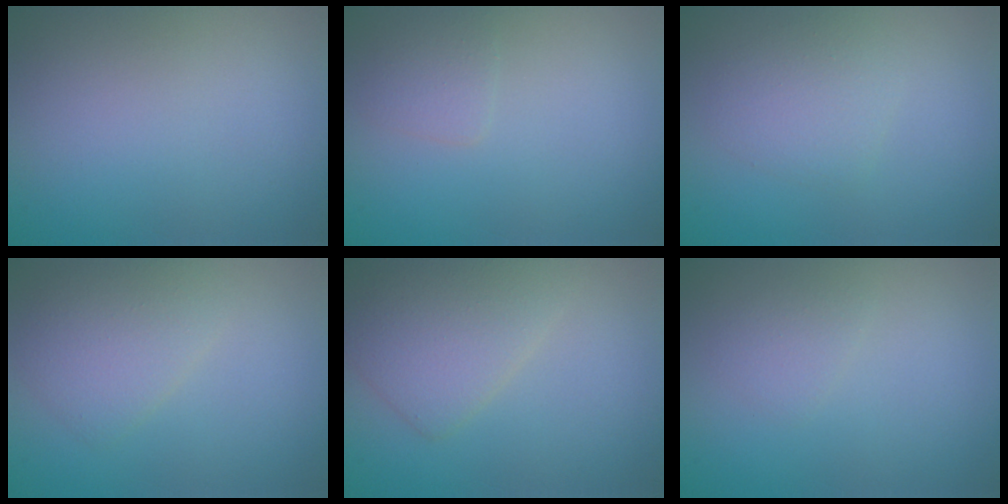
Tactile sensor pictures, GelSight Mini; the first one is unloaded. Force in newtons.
{"total": 1.3, "press": 1.3, "slide": 0.0}
{"total": 2.3, "press": 2.3, "slide": 0.1}
{"total": 2.8, "press": 2.8, "slide": 0.2}
{"total": 4.0, "press": 4.0, "slide": 0.1}
{"total": 1.1, "press": 1.1, "slide": 0.0}